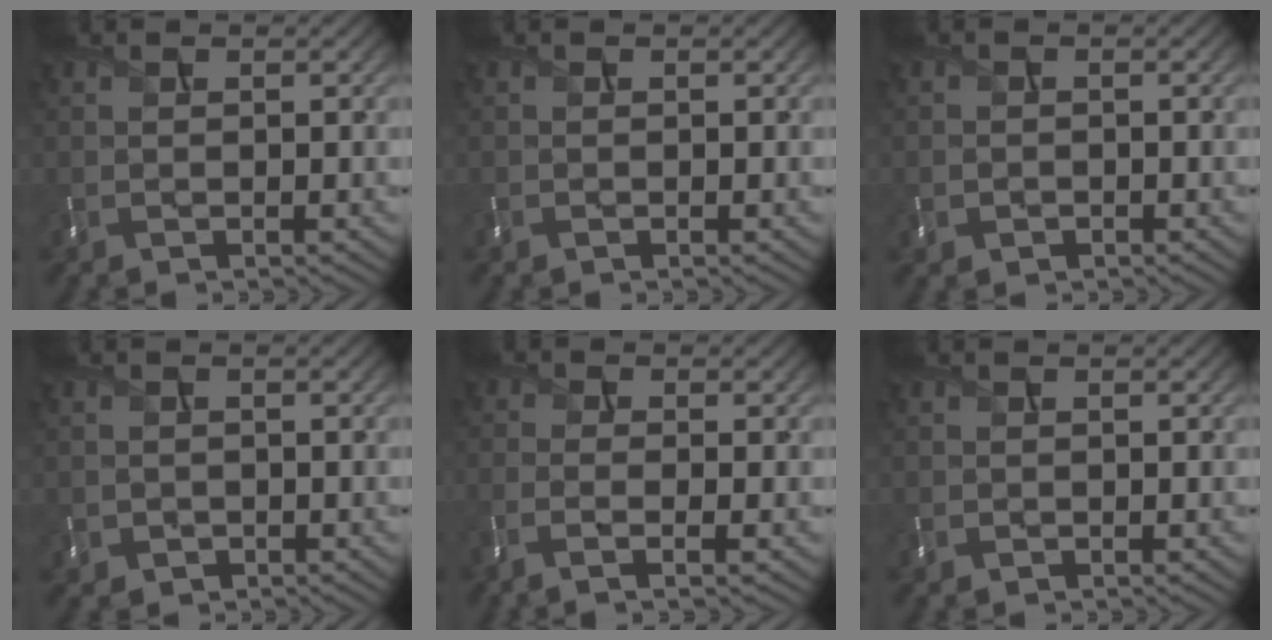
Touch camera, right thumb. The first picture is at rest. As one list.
[{"total": 0.6, "force": [-0.5, 0.3, 0.1], "torque": [-0.005, -0.003, -0.011]}, {"total": 1.5, "force": [-0.8, 1.2, 0.5], "torque": [-0.010, -0.005, -0.017]}, {"total": 1.8, "force": [-0.7, 1.6, 0.4], "torque": [-0.006, -0.008, -0.015]}, {"total": 3.9, "force": [-2.1, 0.9, 3.1], "torque": [-0.061, -0.004, -0.053]}, {"total": 0.9, "force": [-0.4, 0.7, 0.3], "torque": [-0.007, -0.005, -0.008]}]